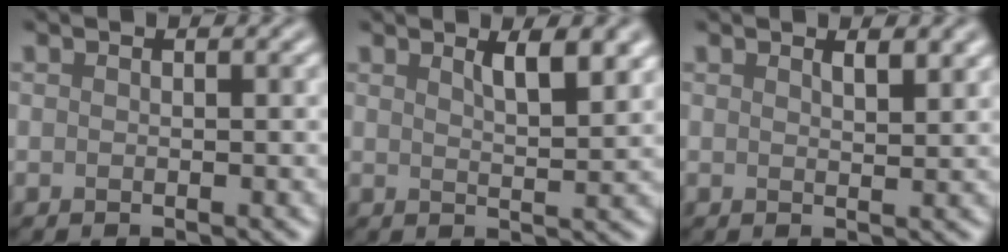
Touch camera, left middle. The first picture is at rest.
{"total": 3.5, "force": [1.9, 1.0, 2.7], "torque": [-0.034, -0.001, 0.032]}
{"total": 1.7, "force": [1.2, 0.5, 1.1], "torque": [-0.013, 0.000, 0.020]}